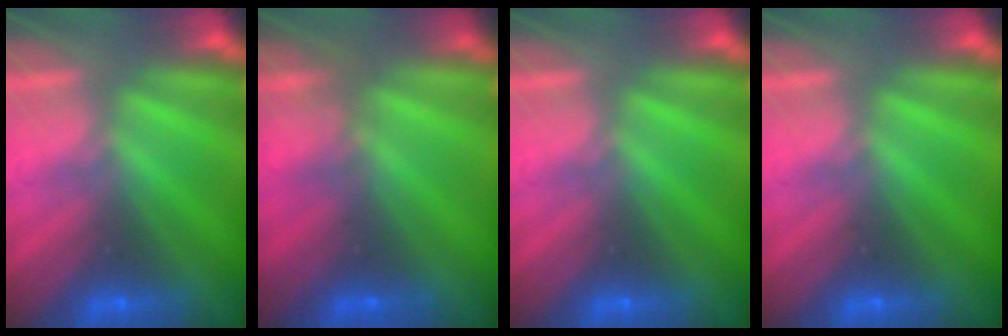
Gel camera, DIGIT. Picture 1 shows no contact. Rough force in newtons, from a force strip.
{"total": 10.7}
{"total": 0.0}
{"total": 0.0}